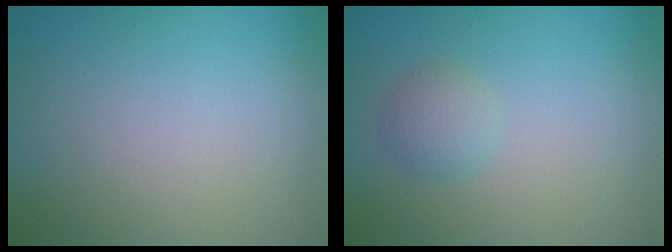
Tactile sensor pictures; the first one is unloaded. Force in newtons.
{"total": 1.8, "press": 1.8, "slide": 0.1}